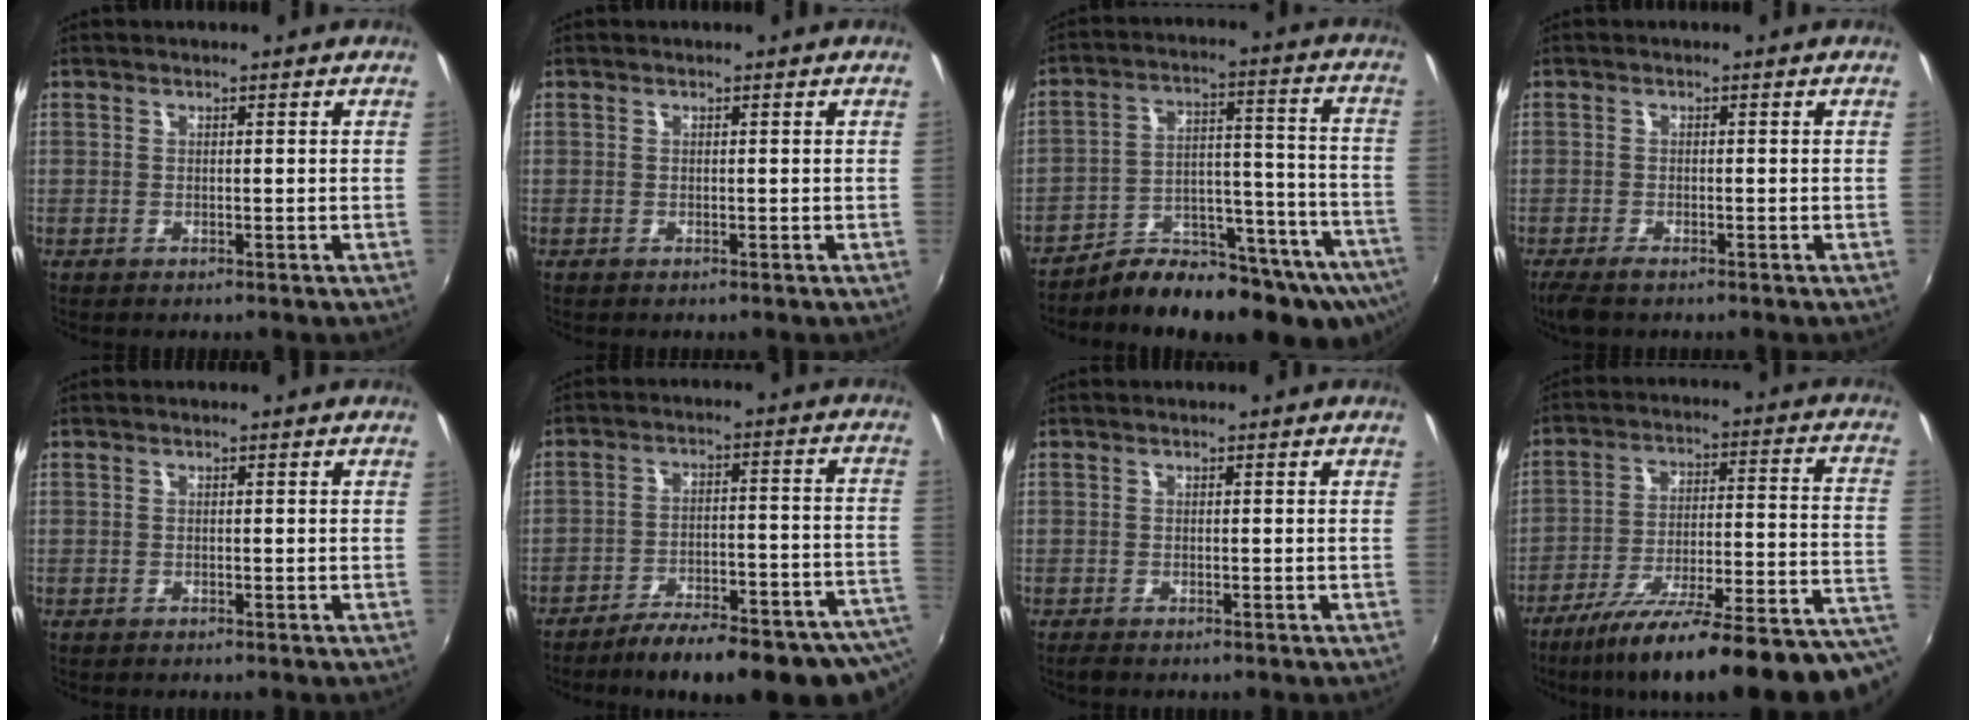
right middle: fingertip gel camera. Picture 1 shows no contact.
{"total": 0.0}
{"total": 21.4, "force": [-16.3, 7.0, 11.9], "torque": [-0.155, -0.012, -0.224]}
{"total": 4.0, "force": [-3.0, 0.9, 2.4], "torque": [-0.056, -0.018, -0.054]}
{"total": 0.0}
{"total": 20.6, "force": [-16.7, 4.1, 11.4], "torque": [-0.155, -0.029, -0.216]}
{"total": 1.0, "force": [-0.9, 0.3, 0.4], "torque": [-0.010, -0.006, -0.017]}
{"total": 27.2, "force": [-19.7, 3.8, 18.4], "torque": [-0.244, -0.050, -0.272]}